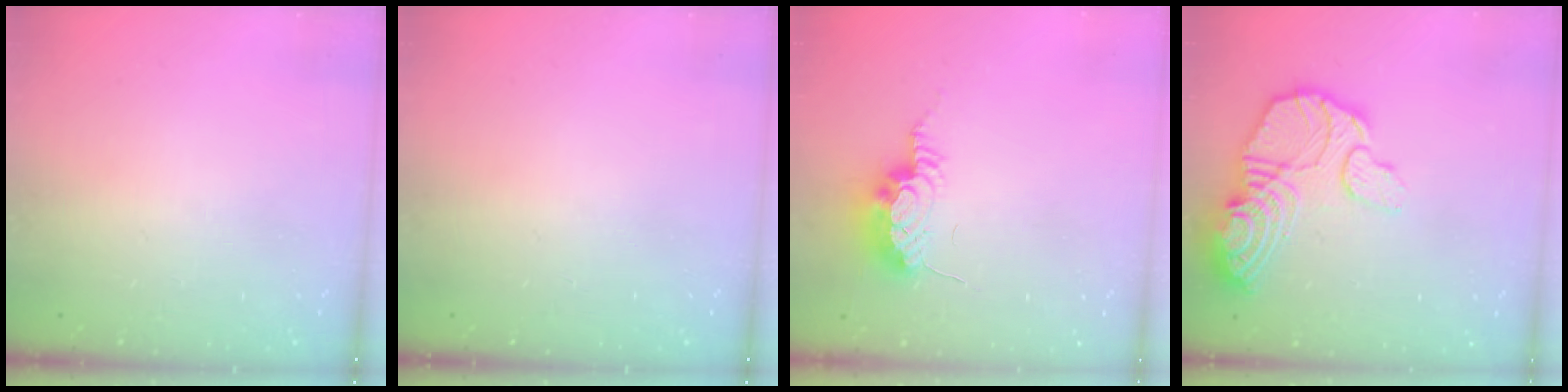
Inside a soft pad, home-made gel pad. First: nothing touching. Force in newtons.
{"total": 0.0}
{"total": 11.1, "press": 9.8, "slide": 5.3}
{"total": 18.4, "press": 18.3, "slide": 2.1}